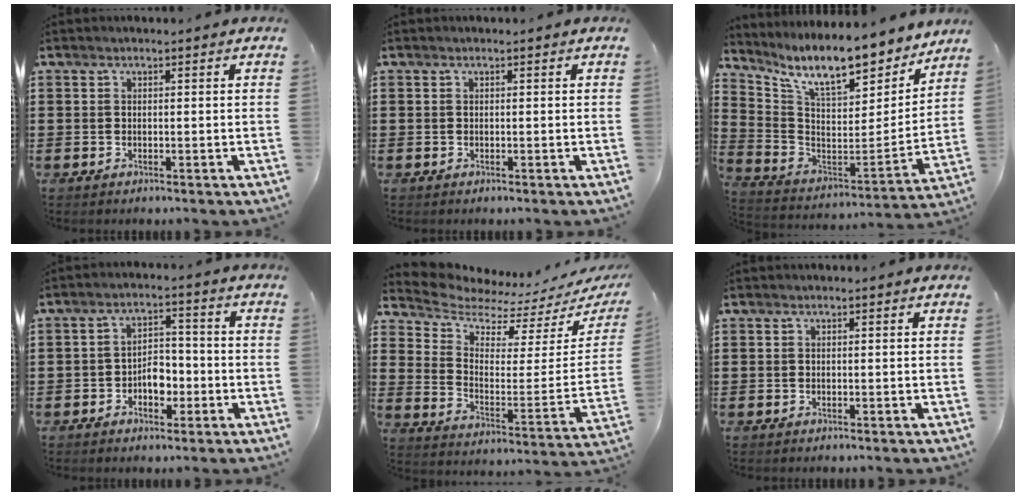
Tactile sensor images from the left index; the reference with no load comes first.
{"total": 0.0}
{"total": 11.3, "force": [9.3, 2.1, 6.0], "torque": [-0.139, -0.068, 0.156]}
{"total": 4.3, "force": [-1.5, 2.7, 3.0], "torque": [-0.049, 0.003, -0.032]}
{"total": 5.0, "force": [4.6, 1.5, 1.0], "torque": [-0.055, -0.046, 0.077]}
{"total": 0.0}